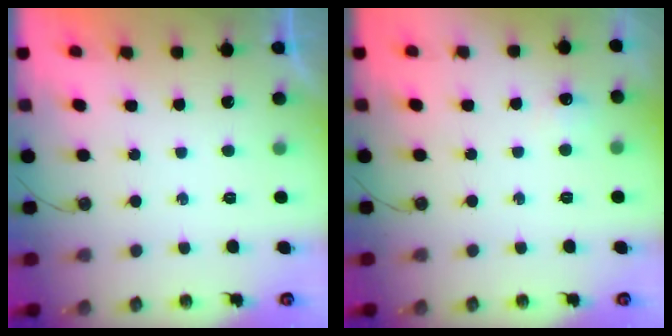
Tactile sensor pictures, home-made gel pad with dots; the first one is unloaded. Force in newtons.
{"total": 5.0, "press": 4.9, "slide": 0.8}